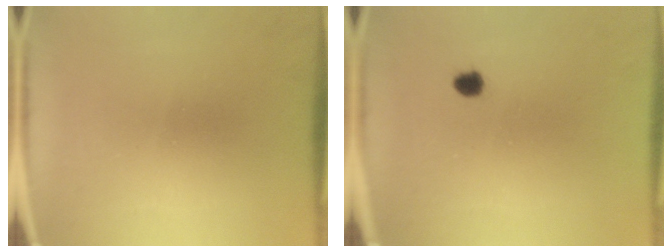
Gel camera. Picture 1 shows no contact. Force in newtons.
{"total": 1.7}